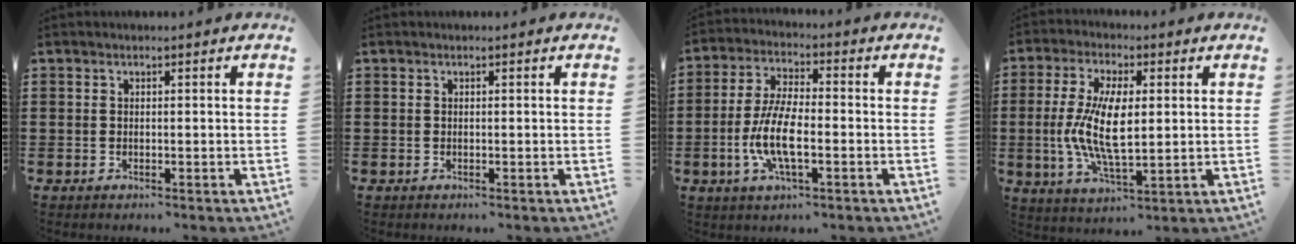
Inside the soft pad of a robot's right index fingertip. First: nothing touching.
{"total": 0.0}
{"total": 8.6, "force": [-2.4, 2.8, 7.8], "torque": [-0.185, -0.017, -0.053]}
{"total": 10.6, "force": [0.1, 4.2, 9.8], "torque": [-0.211, -0.004, -0.002]}